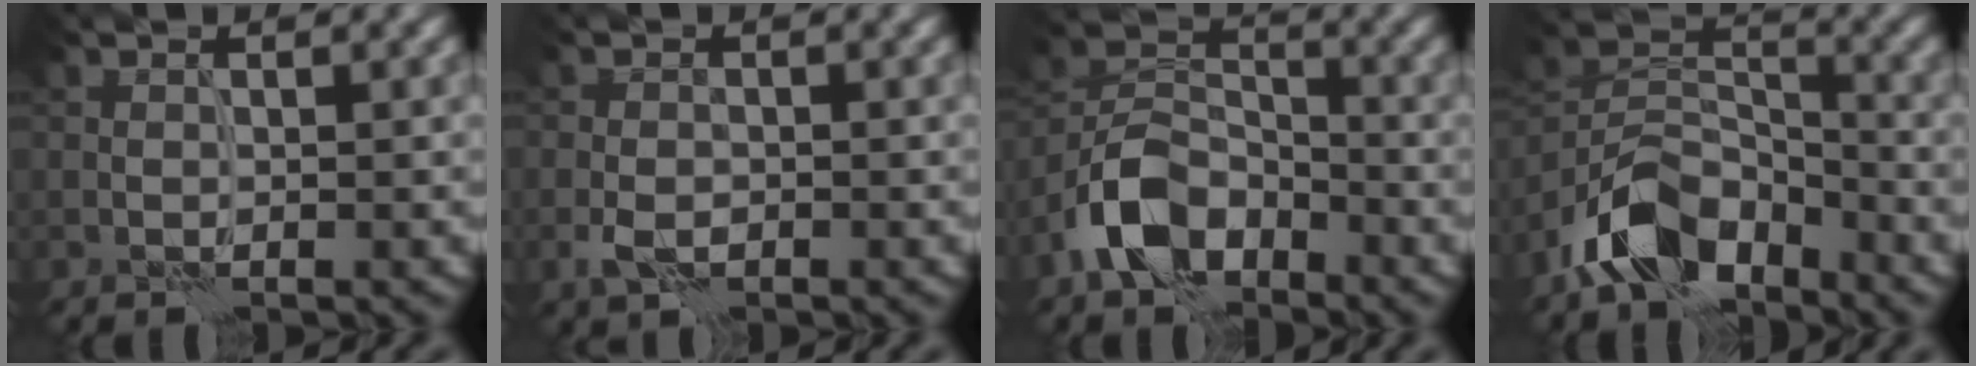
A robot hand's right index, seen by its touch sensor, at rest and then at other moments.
{"total": 2.1, "force": [-0.7, 1.3, 1.4], "torque": [-0.029, -0.001, -0.016]}
{"total": 6.1, "force": [-3.7, 3.7, 3.3], "torque": [-0.061, 0.005, -0.080]}
{"total": 7.2, "force": [-5.2, 3.6, 3.4], "torque": [-0.055, 0.000, -0.110]}